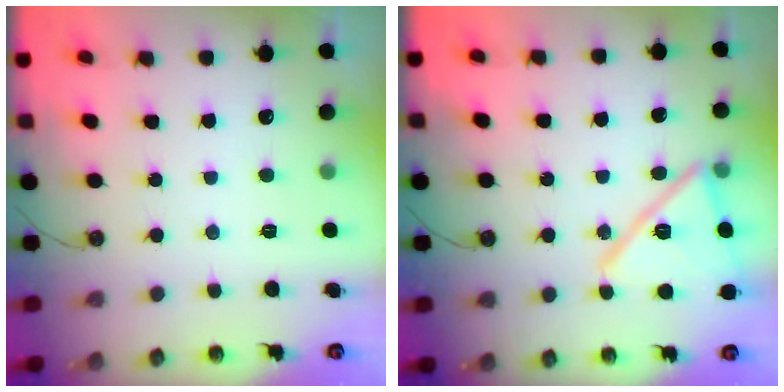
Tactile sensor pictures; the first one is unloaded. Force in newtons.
{"total": 17.0, "press": 17.0, "slide": 0.5}